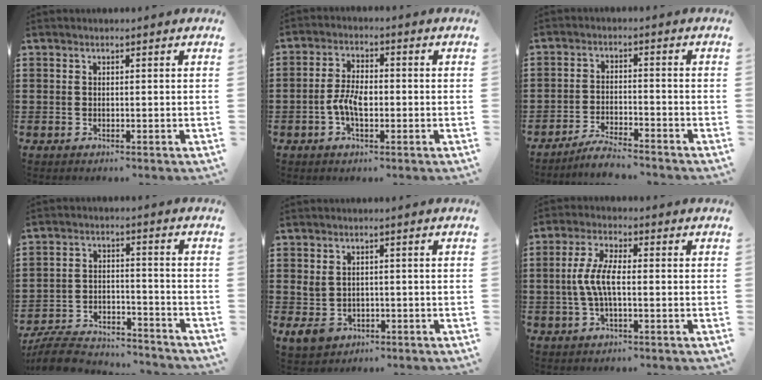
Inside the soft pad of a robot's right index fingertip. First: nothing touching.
{"total": 4.8, "force": [-1.3, 2.3, 4.0], "torque": [-0.092, 0.000, -0.029]}
{"total": 4.0, "force": [-3.8, 0.2, 1.0], "torque": [-0.028, 0.004, -0.079]}
{"total": 7.6, "force": [-7.2, 1.6, 1.8], "torque": [-0.039, 0.018, -0.140]}
{"total": 3.5, "force": [-0.6, 2.5, 2.3], "torque": [-0.071, -0.007, -0.018]}
{"total": 6.0, "force": [-0.7, 2.0, 5.6], "torque": [-0.128, -0.003, -0.022]}